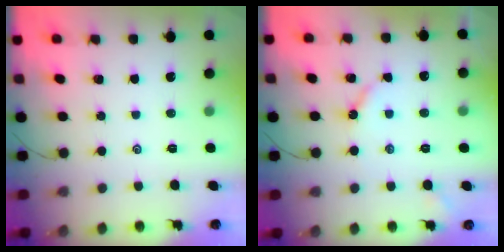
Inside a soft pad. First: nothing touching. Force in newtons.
{"total": 4.7, "press": 4.7, "slide": 0.7}